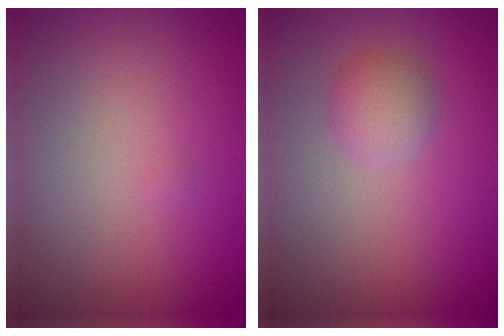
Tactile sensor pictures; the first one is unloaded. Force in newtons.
{"total": 2.2, "press": 2.2, "slide": 0.2}